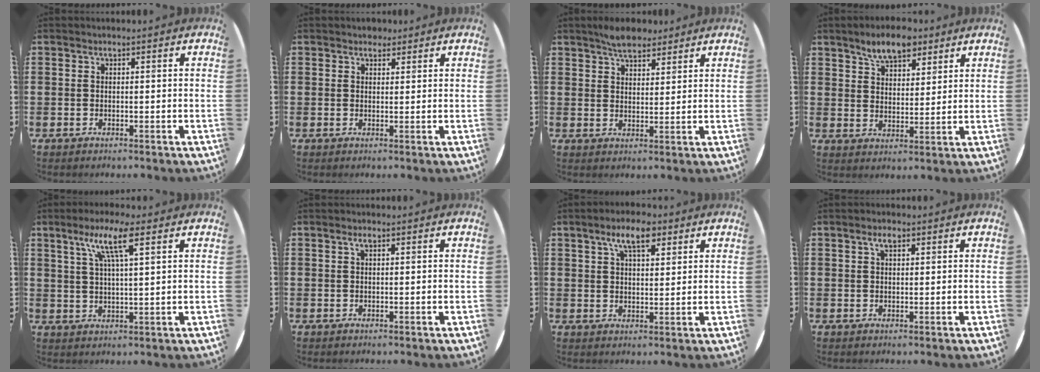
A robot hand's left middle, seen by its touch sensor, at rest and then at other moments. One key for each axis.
{"total": 1.5, "fx": 1.3, "fy": 0.6, "fz": 0.1, "tx": 0.006, "ty": 0.001, "tz": 0.024}
{"total": 4.3, "fx": 3.8, "fy": 1.6, "fz": 1.1, "tx": -0.022, "ty": -0.007, "tz": 0.070}
{"total": 6.2, "fx": 4.9, "fy": 2.9, "fz": 2.4, "tx": -0.045, "ty": -0.007, "tz": 0.088}
{"total": 7.3, "fx": 4.0, "fy": 1.4, "fz": 5.9, "tx": -0.119, "ty": 0.010, "tz": 0.065}
{"total": 0.8, "fx": 0.4, "fy": 0.3, "fz": 0.6, "tx": -0.012, "ty": 0.004, "tz": 0.006}
{"total": 6.3, "fx": 4.1, "fy": 2.5, "fz": 4.1, "tx": -0.074, "ty": -0.001, "tz": 0.068}
{"total": 1.8, "fx": 1.1, "fy": 0.9, "fz": 1.1, "tx": -0.017, "ty": 0.004, "tz": 0.017}